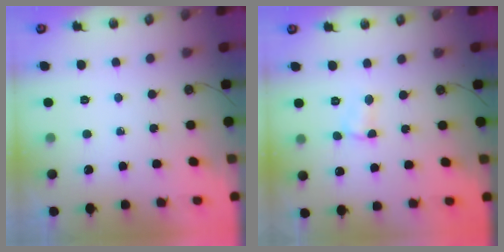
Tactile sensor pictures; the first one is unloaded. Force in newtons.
{"total": 2.8, "press": 2.8, "slide": 0.5}